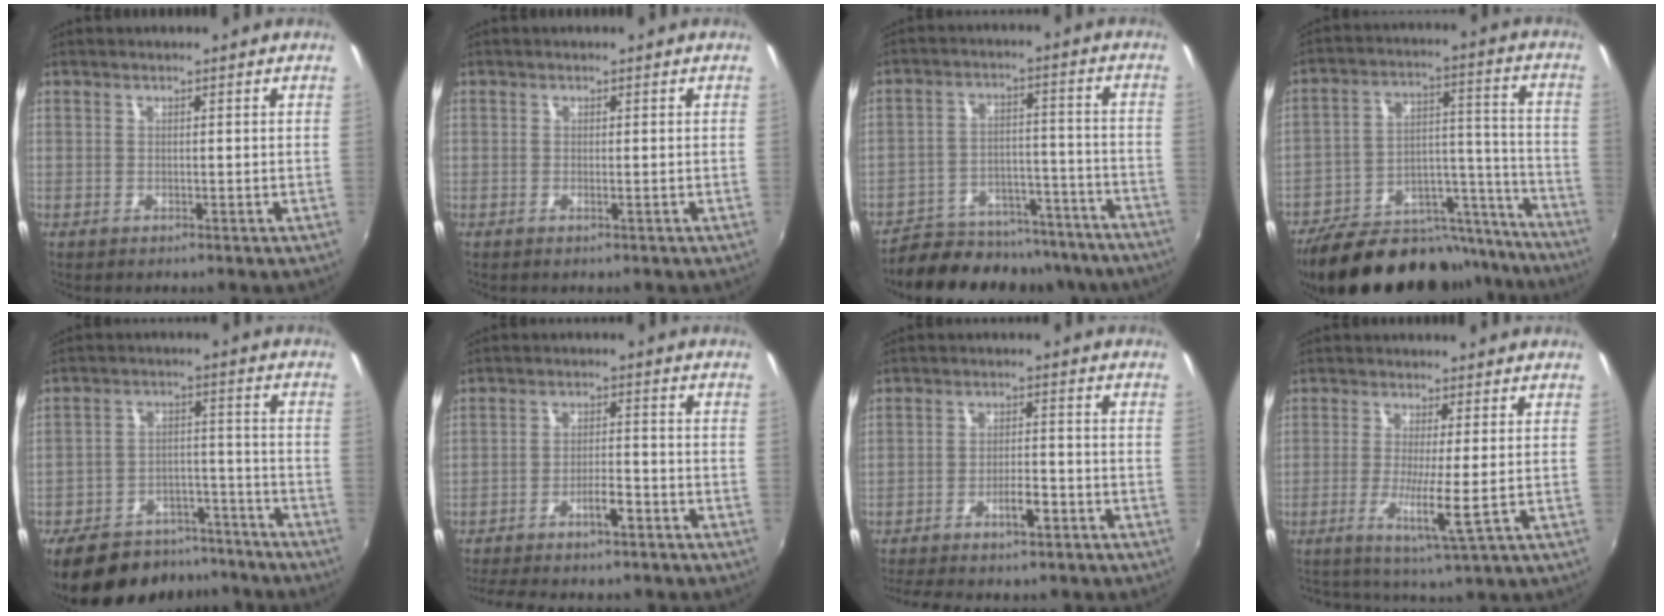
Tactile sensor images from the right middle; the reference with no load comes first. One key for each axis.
{"total": 0.9, "fx": 0.5, "fy": -0.7, "fz": 0.0, "tx": 0.005, "ty": 0.002, "tz": 0.008}
{"total": 22.1, "fx": -19.3, "fy": 7.3, "fz": 7.8, "tx": -0.149, "ty": 0.014, "tz": -0.242}
{"total": 25.9, "fx": -22.1, "fy": 9.2, "fz": 9.8, "tx": -0.151, "ty": 0.045, "tz": -0.299}
{"total": 21.4, "fx": -17.8, "fy": 8.6, "fz": 8.1, "tx": -0.167, "ty": 0.024, "tz": -0.233}
{"total": 7.0, "fx": -5.7, "fy": 1.1, "fz": 3.9, "tx": -0.076, "ty": 0.006, "tz": -0.090}
{"total": 5.8, "fx": -4.4, "fy": 1.1, "fz": 3.6, "tx": -0.069, "ty": 0.005, "tz": -0.069}
{"total": 4.1, "fx": -0.5, "fy": -1.3, "fz": 3.9, "tx": -0.084, "ty": -0.011, "tz": -0.016}